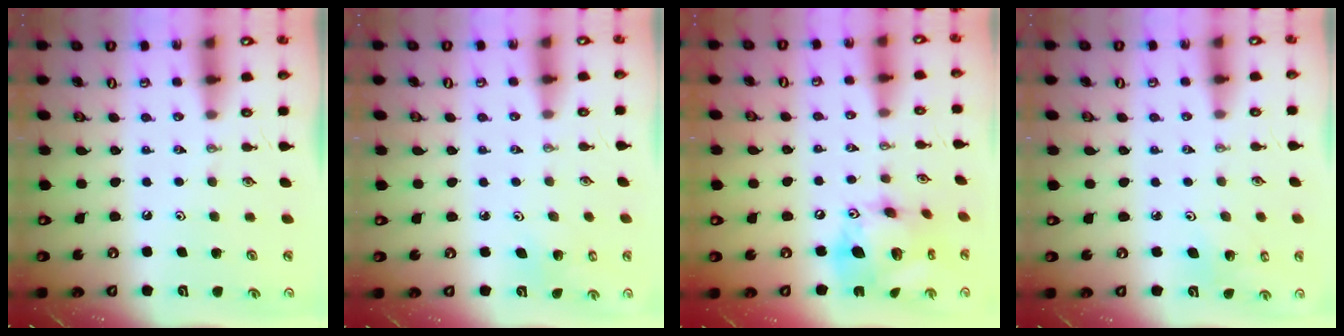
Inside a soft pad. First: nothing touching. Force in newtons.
{"total": 2.2, "press": 2.2, "slide": 0.2}
{"total": 18.8, "press": 18.7, "slide": 2.2}
{"total": 3.2, "press": 3.1, "slide": 0.8}